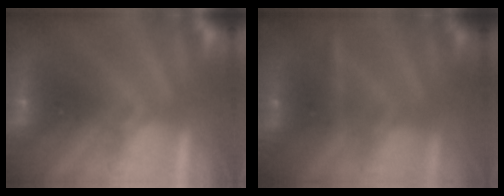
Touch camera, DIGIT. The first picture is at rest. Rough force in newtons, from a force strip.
{"total": 2.4}